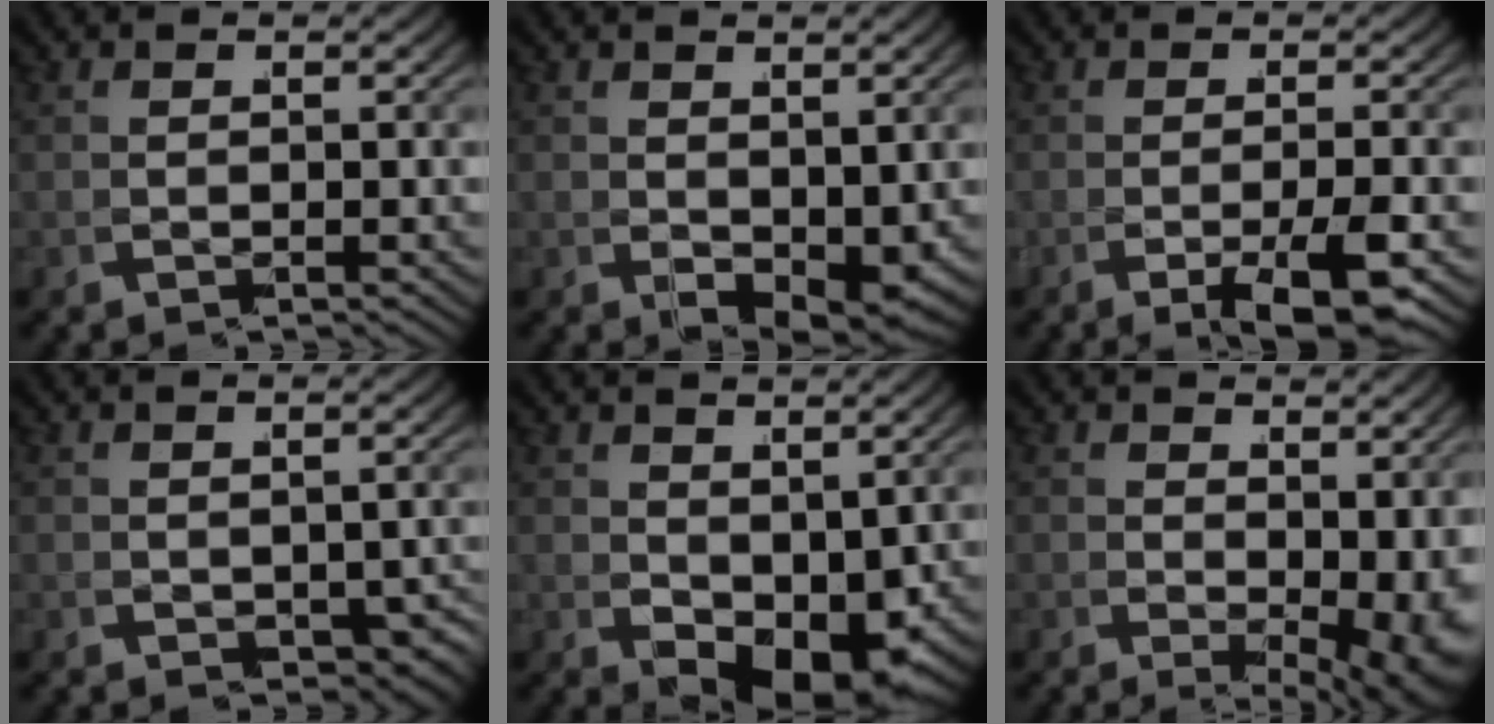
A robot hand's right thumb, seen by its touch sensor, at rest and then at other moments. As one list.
[{"total": 2.3, "force": [0.2, 1.0, 2.0], "torque": [-0.033, -0.014, 0.012]}, {"total": 3.4, "force": [-1.8, -0.5, 2.9], "torque": [-0.053, 0.000, -0.029]}, {"total": 3.6, "force": [-1.3, 2.5, 2.2], "torque": [-0.034, -0.021, -0.004]}, {"total": 5.7, "force": [-0.8, 3.4, 4.6], "torque": [-0.086, -0.024, 0.001]}, {"total": 3.4, "force": [0.1, 1.1, 3.2], "torque": [-0.055, -0.013, 0.016]}]